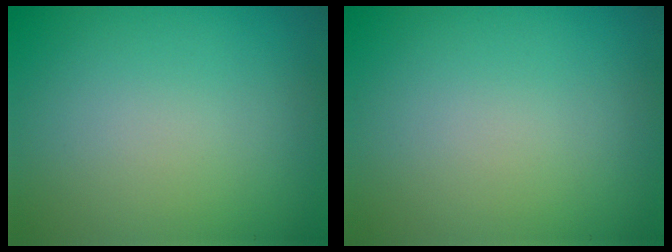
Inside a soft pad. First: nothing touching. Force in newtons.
{"total": 0.0}